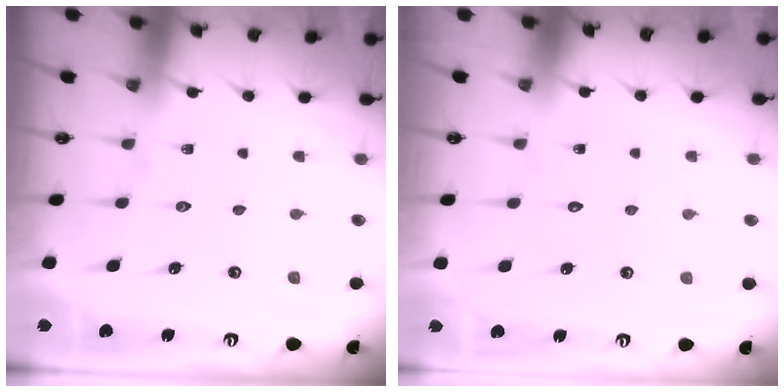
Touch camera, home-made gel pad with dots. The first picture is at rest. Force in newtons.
{"total": 1.7, "press": 1.7, "slide": 0.1}